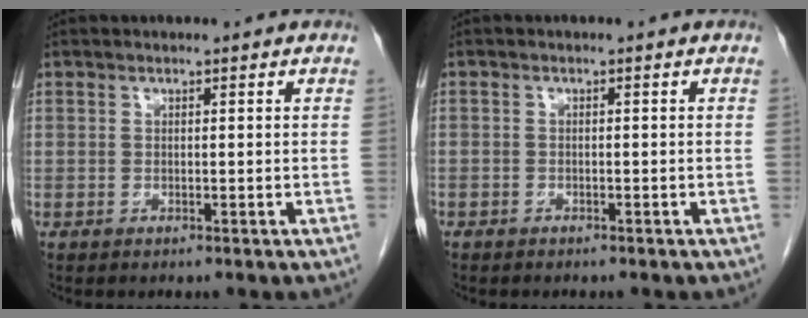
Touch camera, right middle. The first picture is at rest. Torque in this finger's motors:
{"motor_torque": [1.31, -0.83, 0.85, -0.09]}